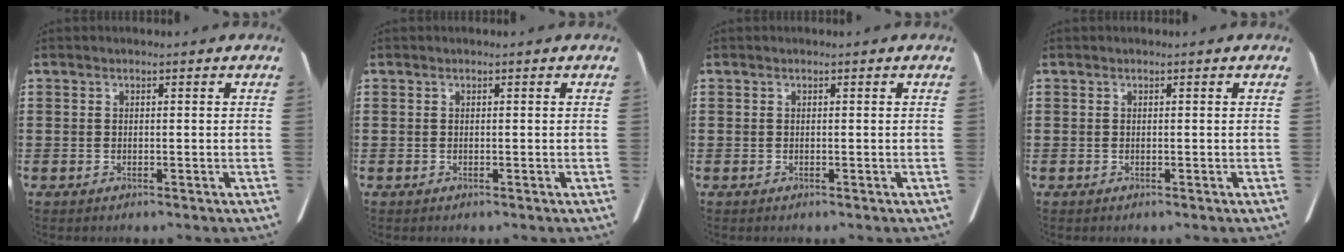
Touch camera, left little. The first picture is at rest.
{"total": 0.0}
{"total": 0.0}
{"total": 0.0}